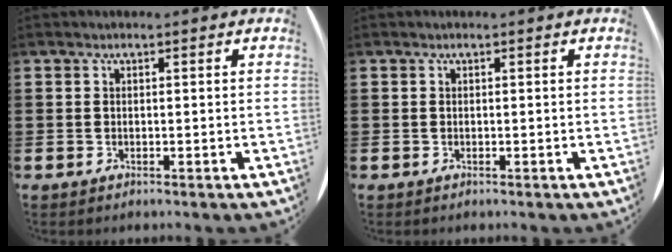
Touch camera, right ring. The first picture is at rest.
{"total": 0.0}